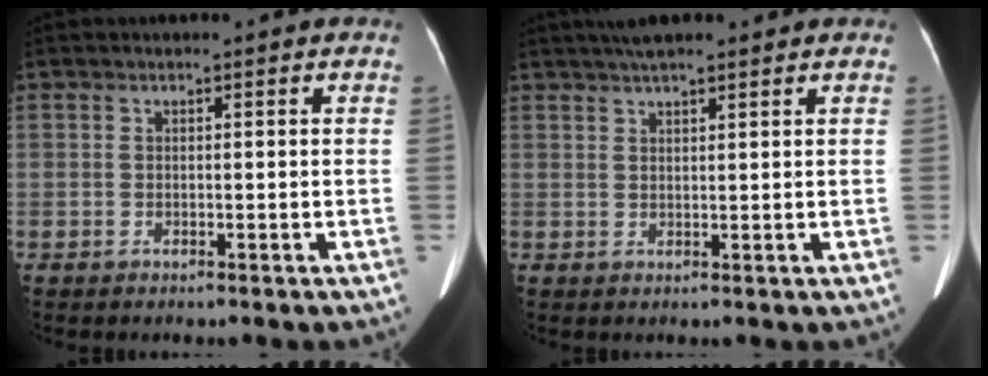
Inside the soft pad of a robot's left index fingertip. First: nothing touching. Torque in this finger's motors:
{"motor_torque": [-0.57, -1.23, -0.09, -0.01]}